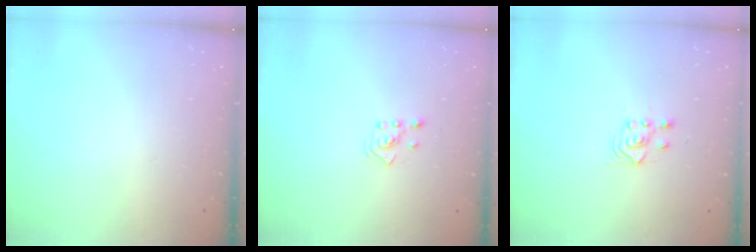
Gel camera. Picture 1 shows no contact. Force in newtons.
{"total": 2.3, "press": 2.2, "slide": 0.7}
{"total": 3.8, "press": 3.6, "slide": 1.4}